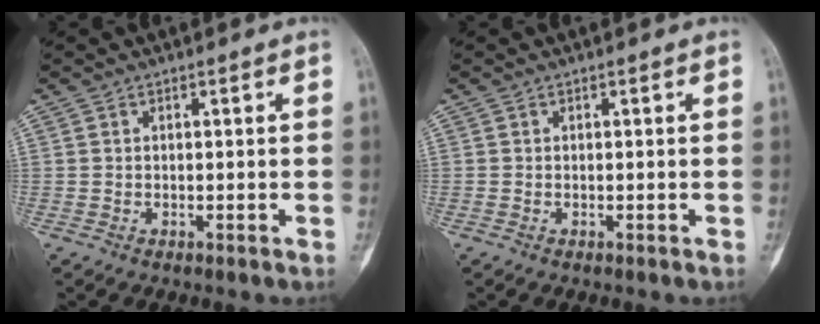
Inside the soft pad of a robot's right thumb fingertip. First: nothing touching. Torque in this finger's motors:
{"motor_torque": [-0.40, 0.13, -0.13, -0.01, 0.10]}